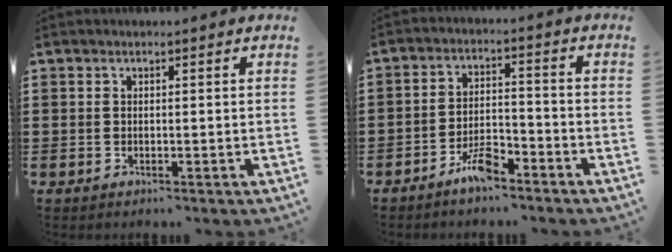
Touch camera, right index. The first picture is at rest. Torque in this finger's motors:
{"motor_torque": [0.94, -0.33, 0.18, 0.04]}